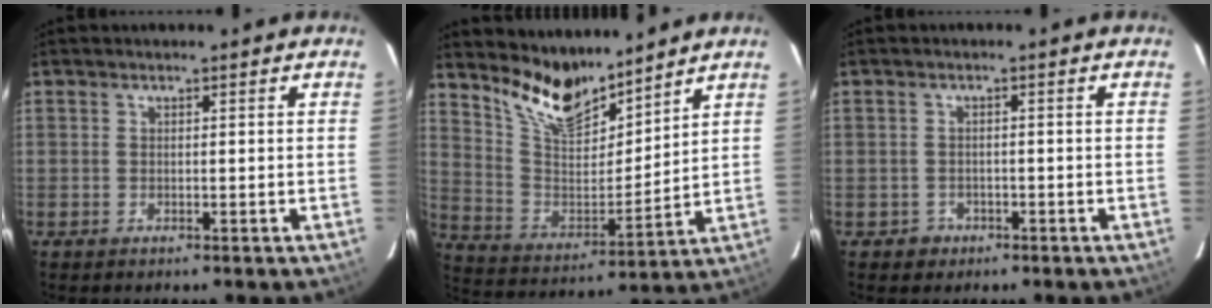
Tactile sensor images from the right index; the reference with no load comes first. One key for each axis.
{"total": 12.8, "fx": 10.9, "fy": 4.0, "fz": 5.5, "tx": -0.119, "ty": -0.009, "tz": 0.213}
{"total": 2.5, "fx": -1.1, "fy": 2.2, "fz": 0.2, "tx": -0.009, "ty": 0.006, "tz": -0.013}